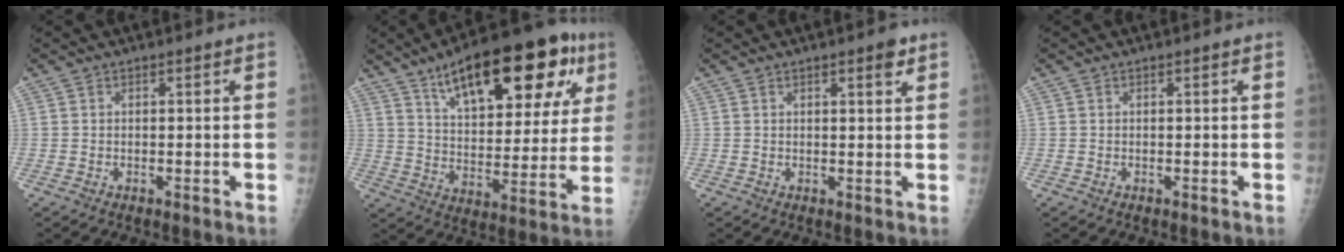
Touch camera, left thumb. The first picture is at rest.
{"total": 25.6, "force": [13.1, 10.3, 19.4], "torque": [-0.247, -0.018, 0.199]}
{"total": 2.6, "force": [1.6, 0.6, 2.0], "torque": [-0.024, -0.007, 0.019]}
{"total": 0.0}